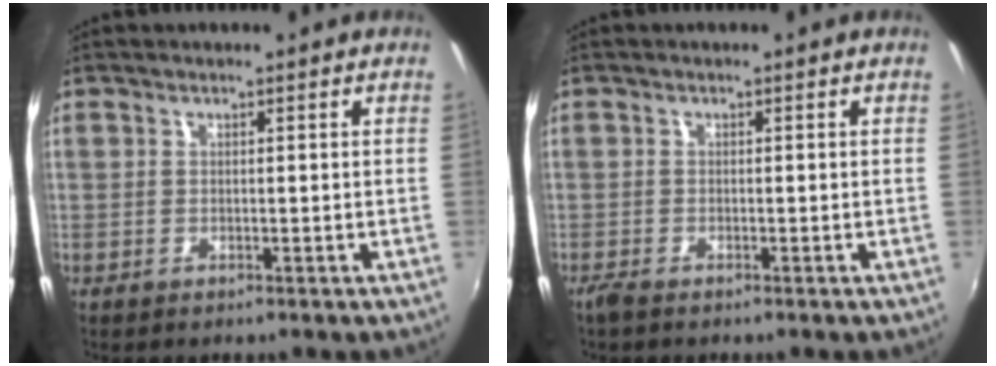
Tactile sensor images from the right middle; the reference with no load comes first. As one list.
[{"total": 1.4, "force": [-1.2, 0.1, 0.8], "torque": [-0.016, -0.006, -0.024]}]